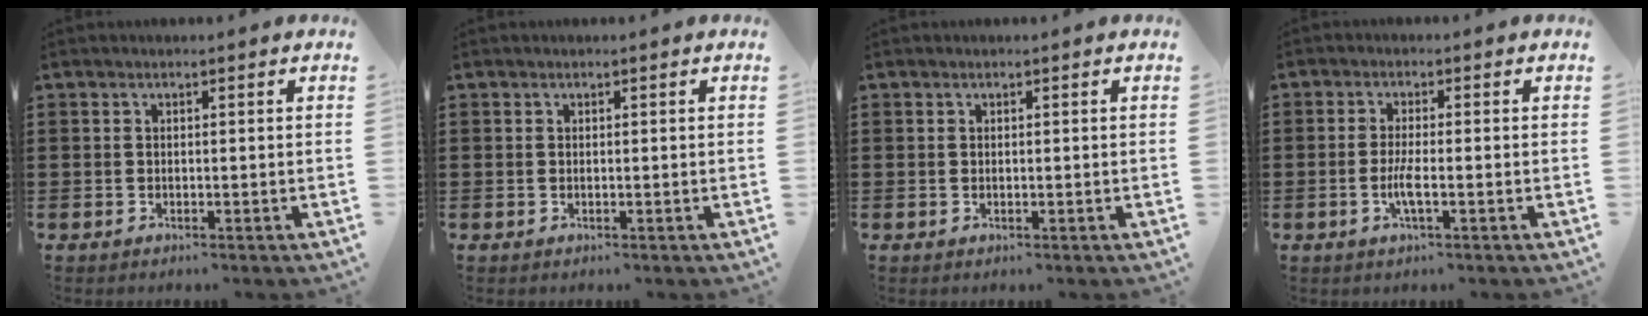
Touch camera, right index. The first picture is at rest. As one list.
[{"total": 0.0}, {"total": 0.0}, {"total": 3.2, "force": [-1.1, 0.3, 3.0], "torque": [-0.065, -0.007, -0.024]}]